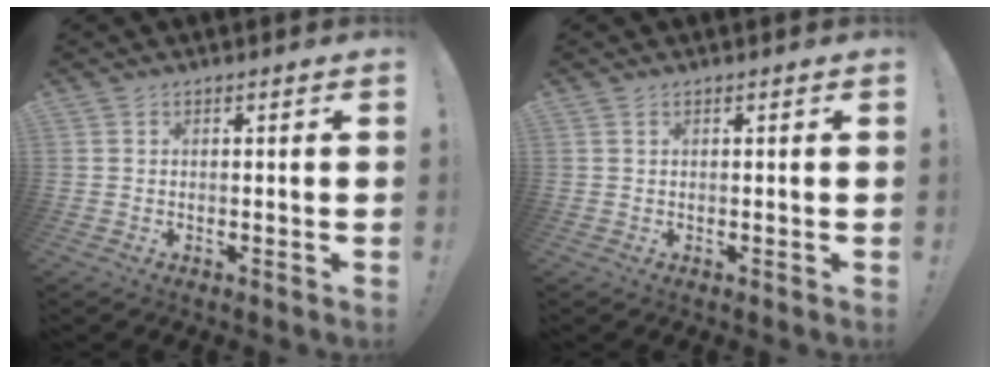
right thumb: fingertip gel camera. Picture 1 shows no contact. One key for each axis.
{"total": 0.0}